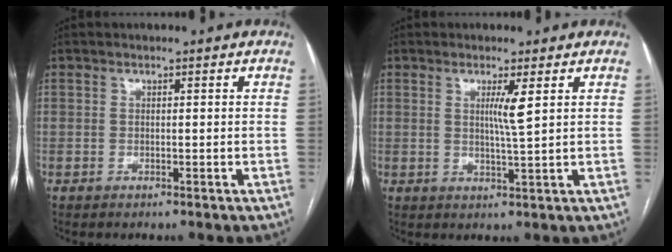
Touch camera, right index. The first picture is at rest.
{"total": 3.4, "force": [1.2, -0.5, 3.2], "torque": [-0.059, -0.006, 0.021]}